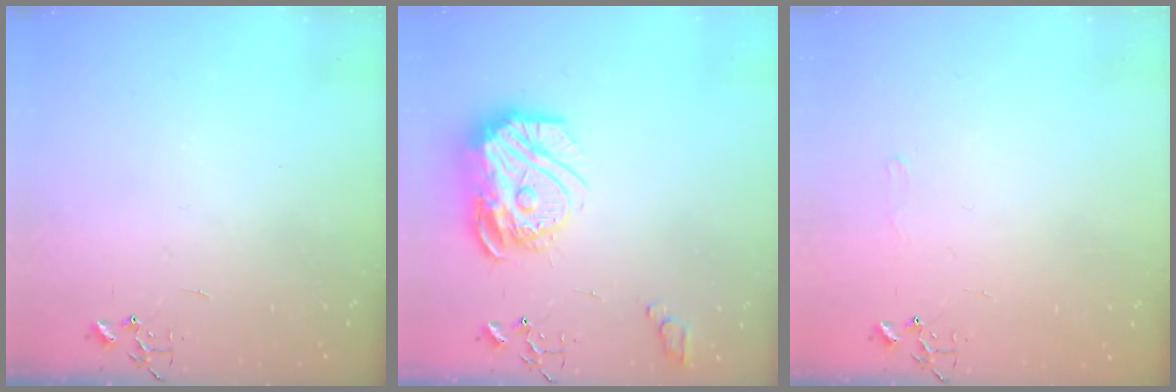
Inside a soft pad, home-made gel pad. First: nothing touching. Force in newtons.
{"total": 20.9, "press": 20.8, "slide": 2.0}
{"total": 6.4, "press": 6.4, "slide": 0.8}